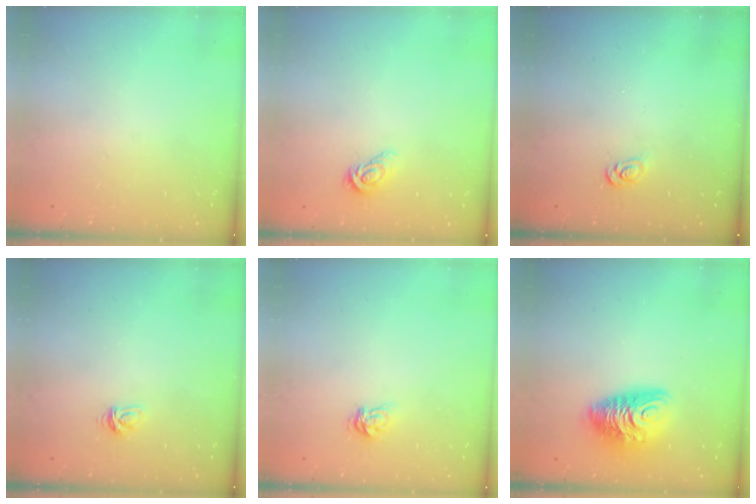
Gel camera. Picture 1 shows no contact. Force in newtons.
{"total": 6.6, "press": 6.6, "slide": 0.2}
{"total": 2.5, "press": 2.5, "slide": 0.3}
{"total": 3.3, "press": 3.2, "slide": 0.5}
{"total": 5.5, "press": 5.5, "slide": 0.6}
{"total": 11.5, "press": 11.4, "slide": 1.2}